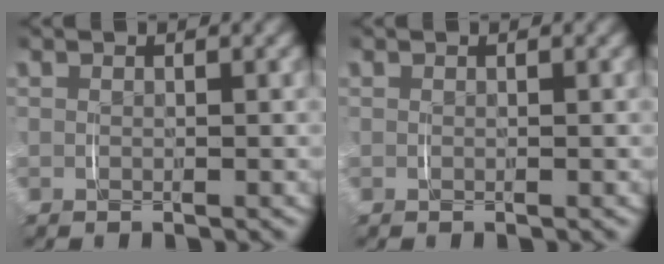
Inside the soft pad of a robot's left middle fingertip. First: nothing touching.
{"total": 0.0}